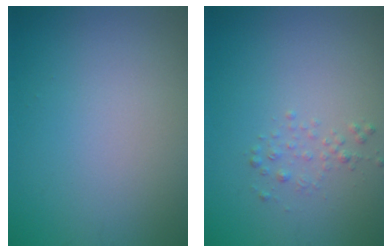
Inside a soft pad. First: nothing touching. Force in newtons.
{"total": 1.1, "press": 1.1, "slide": 0.1}